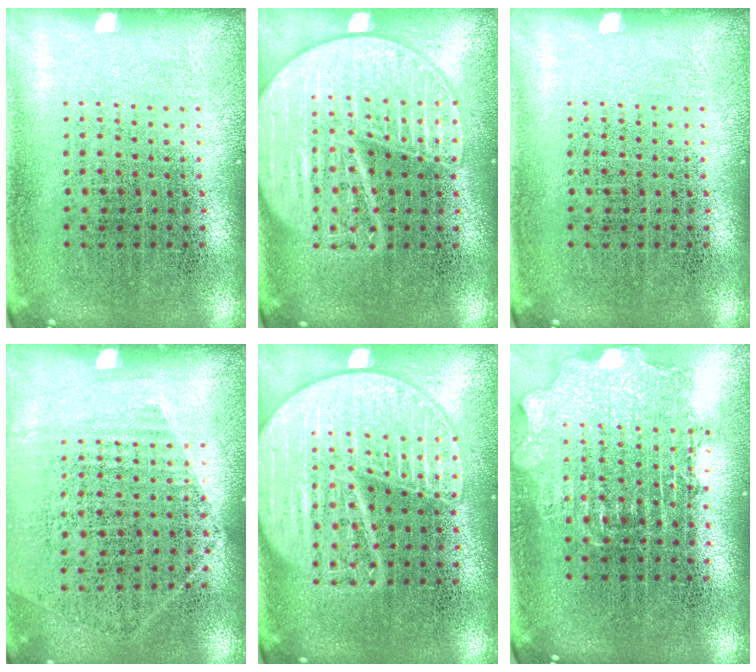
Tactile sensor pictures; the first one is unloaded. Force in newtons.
{"total": 3.0, "press": 3.0, "slide": 0.2}
{"total": 0.0}
{"total": 1.2, "press": 1.0, "slide": 0.6}
{"total": 3.0, "press": 3.0, "slide": 0.2}
{"total": 1.8, "press": 1.4, "slide": 1.0}